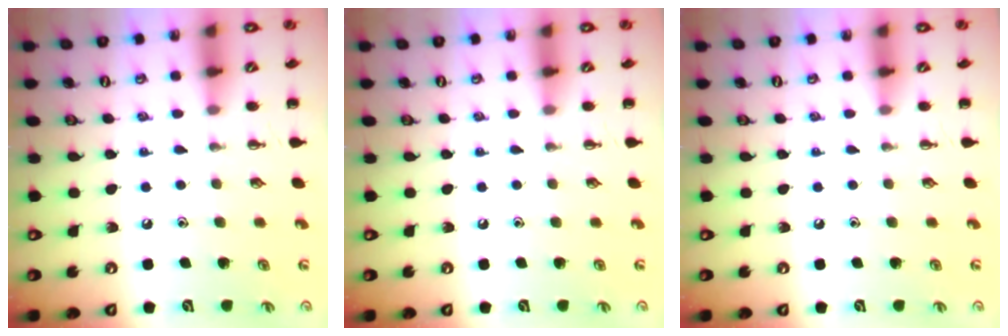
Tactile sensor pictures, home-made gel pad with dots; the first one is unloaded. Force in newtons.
{"total": 0.0}
{"total": 0.0}